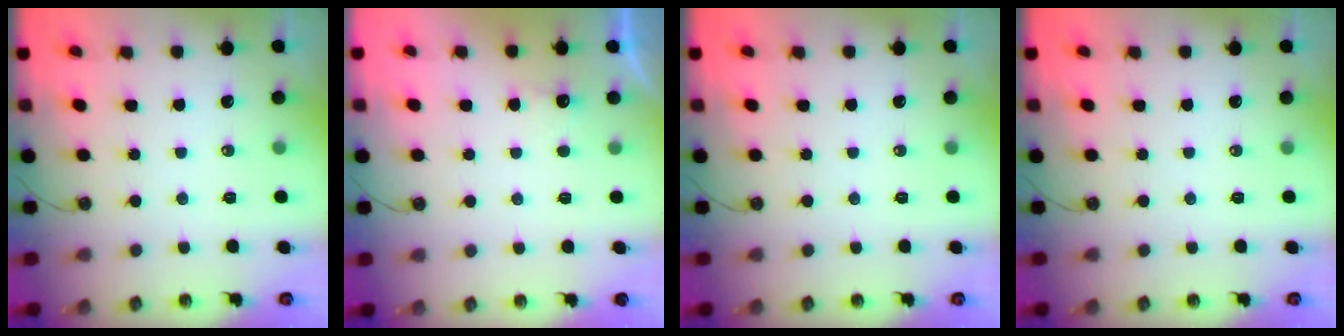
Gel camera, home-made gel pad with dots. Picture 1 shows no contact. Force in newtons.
{"total": 1.0, "press": 0.7, "slide": 0.8}
{"total": 0.0}
{"total": 0.0}